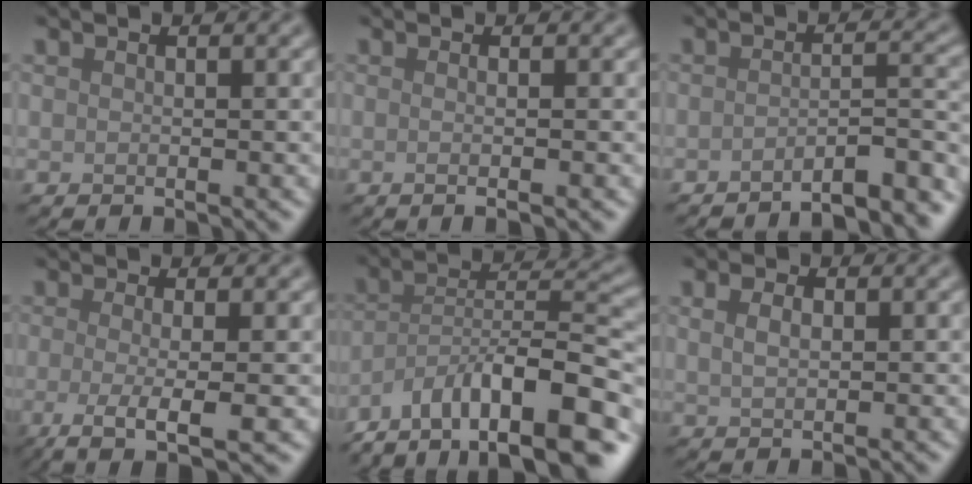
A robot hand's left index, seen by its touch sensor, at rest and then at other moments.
{"total": 2.2, "force": [0.0, 0.8, 2.0], "torque": [-0.018, -0.003, -0.020]}
{"total": 6.1, "force": [-5.0, 1.3, 3.3], "torque": [-0.028, 0.013, -0.072]}
{"total": 5.5, "force": [-1.5, 1.4, 5.1], "torque": [-0.080, -0.009, -0.036]}
{"total": 13.0, "force": [-8.6, 4.4, 8.8], "torque": [-0.138, 0.019, -0.145]}
{"total": 1.8, "force": [0.7, 1.0, 1.3], "torque": [-0.025, 0.000, 0.011]}